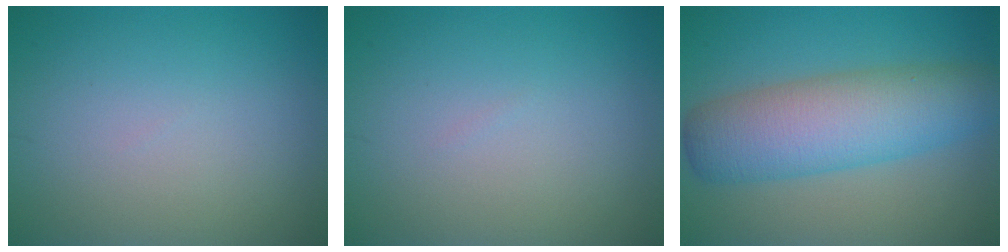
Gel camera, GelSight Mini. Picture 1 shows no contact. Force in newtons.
{"total": 0.0}
{"total": 7.9, "press": 7.9, "slide": 0.3}